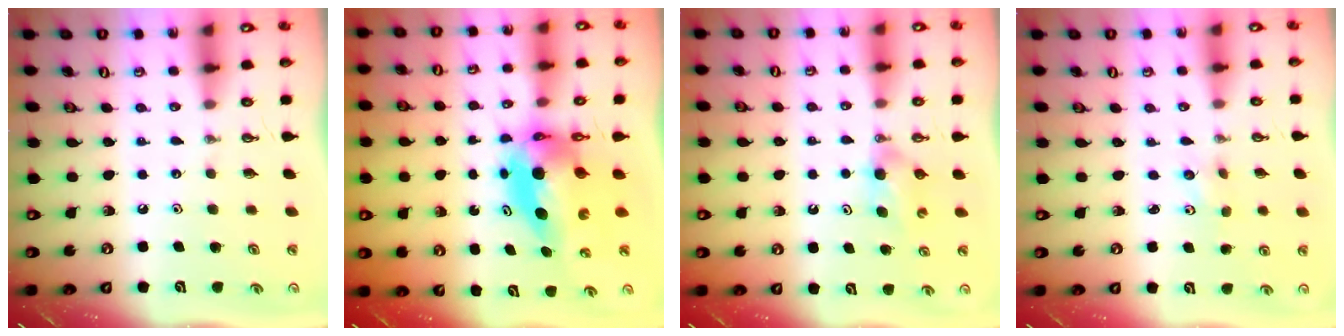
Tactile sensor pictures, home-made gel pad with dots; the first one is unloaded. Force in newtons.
{"total": 7.7, "press": 7.7, "slide": 0.9}
{"total": 3.0, "press": 2.9, "slide": 0.8}
{"total": 4.7, "press": 4.0, "slide": 2.4}